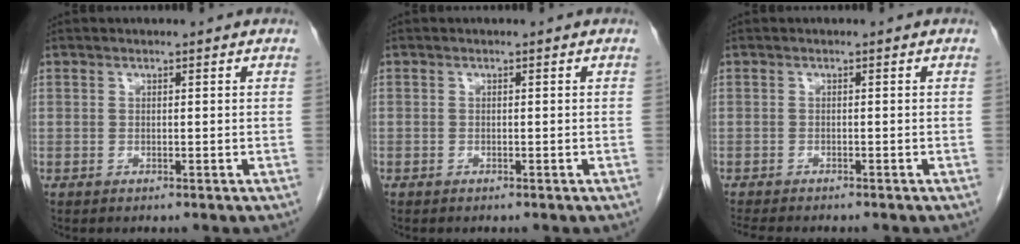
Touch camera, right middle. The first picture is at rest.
{"total": 0.0}
{"total": 5.9, "force": [-5.1, 1.3, 2.7], "torque": [-0.040, -0.009, -0.076]}